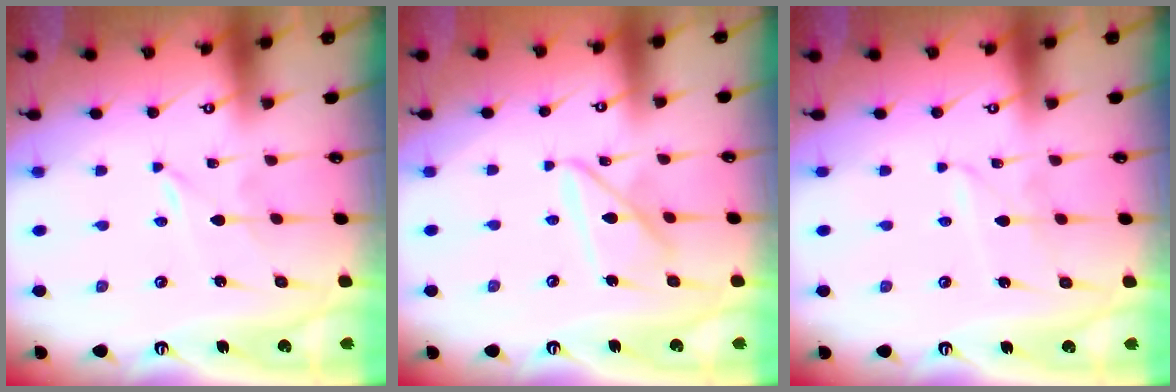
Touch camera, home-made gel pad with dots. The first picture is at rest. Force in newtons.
{"total": 12.1, "press": 12.1, "slide": 1.2}
{"total": 2.9, "press": 2.9, "slide": 0.4}